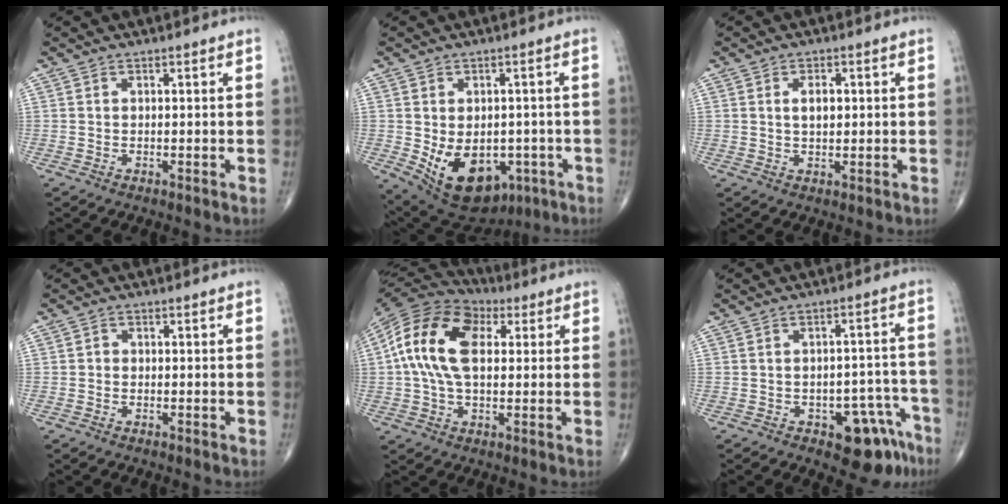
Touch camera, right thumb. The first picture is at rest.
{"total": 15.2, "force": [-4.4, 10.2, 10.4], "torque": [-0.145, 0.000, -0.039]}
{"total": 3.5, "force": [0.7, 2.0, 2.7], "torque": [-0.038, -0.002, 0.013]}
{"total": 1.1, "force": [-0.1, 0.9, 0.5], "torque": [0.000, 0.003, -0.005]}
{"total": 16.9, "force": [3.2, 10.0, 13.2], "torque": [-0.251, 0.023, 0.048]}
{"total": 10.1, "force": [-5.8, 4.8, 6.7], "torque": [-0.045, 0.044, -0.068]}